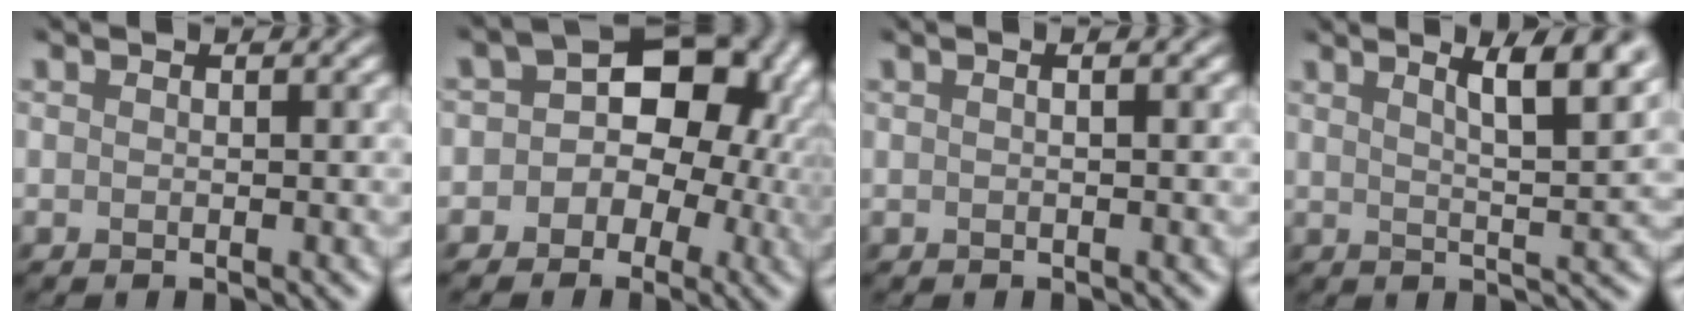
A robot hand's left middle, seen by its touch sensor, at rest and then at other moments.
{"total": 11.3, "force": [-0.5, 9.2, 6.6], "torque": [-0.029, 0.042, -0.053]}
{"total": 0.9, "force": [0.3, 0.3, 0.8], "torque": [-0.011, -0.001, 0.000]}
{"total": 7.9, "force": [4.2, 2.1, 6.3], "torque": [-0.051, 0.033, 0.038]}